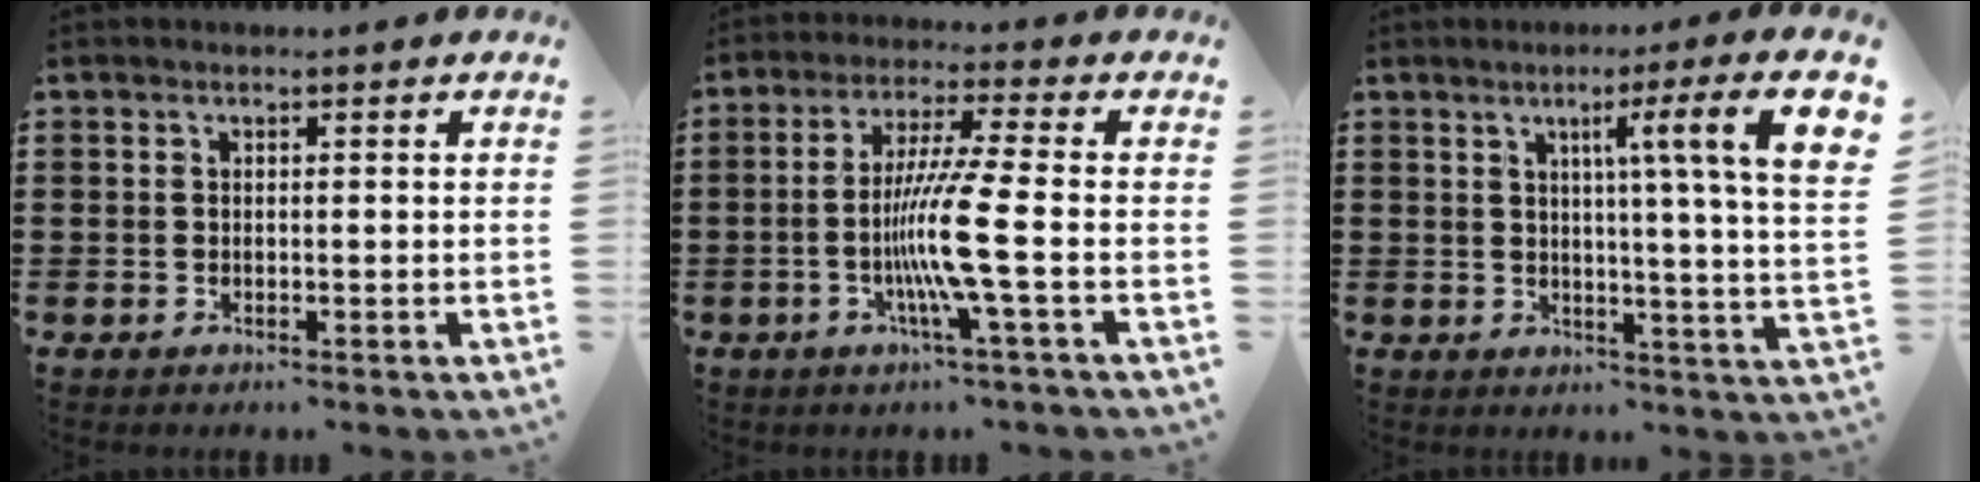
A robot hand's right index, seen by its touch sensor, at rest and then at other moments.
{"total": 9.3, "force": [-2.2, -0.8, 9.0], "torque": [-0.176, -0.018, -0.049]}
{"total": 9.7, "force": [3.9, -0.7, 8.8], "torque": [-0.144, -0.020, 0.052]}